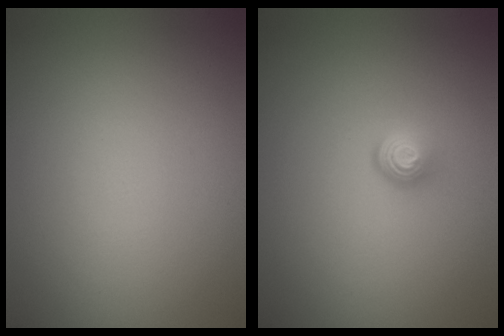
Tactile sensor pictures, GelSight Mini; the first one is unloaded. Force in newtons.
{"total": 1.7, "press": 1.0, "slide": 1.4}